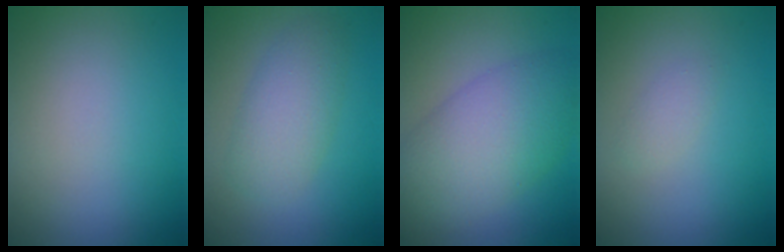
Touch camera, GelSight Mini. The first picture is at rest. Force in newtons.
{"total": 3.8, "press": 3.8, "slide": 0.1}
{"total": 8.2, "press": 8.2, "slide": 0.2}
{"total": 1.0, "press": 1.0, "slide": 0.0}